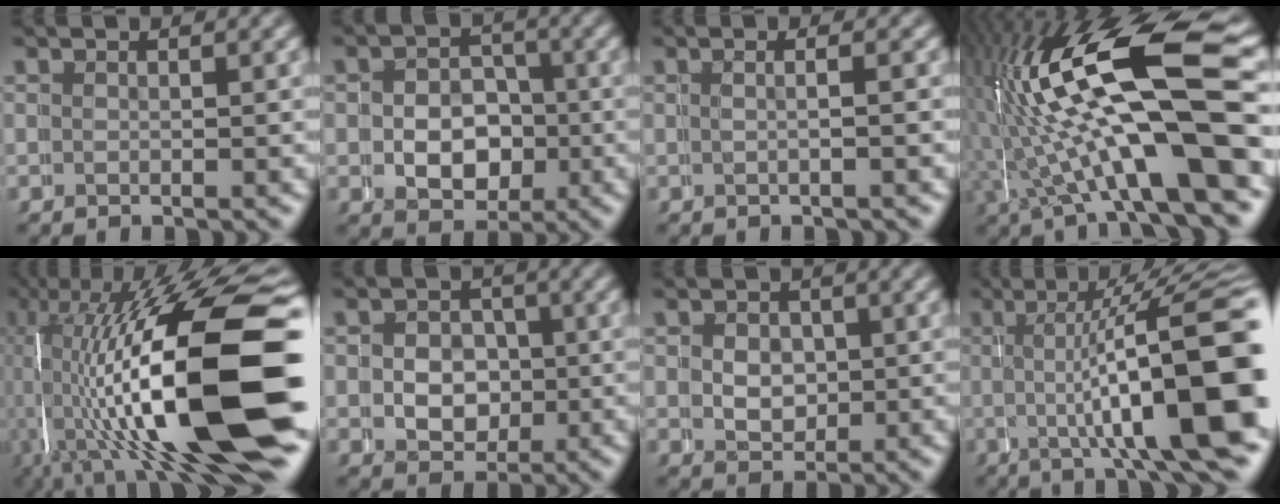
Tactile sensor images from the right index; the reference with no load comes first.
{"total": 4.5, "force": [-0.7, 4.1, 1.6], "torque": [-0.017, -0.023, -0.010]}
{"total": 0.8, "force": [-0.1, -0.1, 0.8], "torque": [-0.014, 0.002, -0.002]}
{"total": 15.1, "force": [1.6, 5.9, 13.9], "torque": [-0.255, -0.005, 0.028]}
{"total": 17.8, "force": [-1.1, 7.9, 15.9], "torque": [-0.248, -0.020, -0.002]}
{"total": 3.2, "force": [-0.2, 3.1, 0.7], "torque": [-0.007, -0.020, 0.001]}
{"total": 2.7, "force": [0.3, 2.6, 0.8], "torque": [-0.020, -0.018, 0.011]}
{"total": 12.7, "force": [-0.1, 3.9, 12.1], "torque": [-0.155, 0.003, -0.007]}